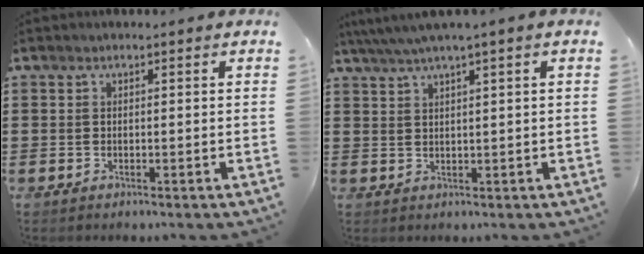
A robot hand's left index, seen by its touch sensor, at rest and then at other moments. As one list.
[{"total": 2.6, "force": [1.7, -0.2, 2.0], "torque": [-0.041, 0.001, 0.030]}]